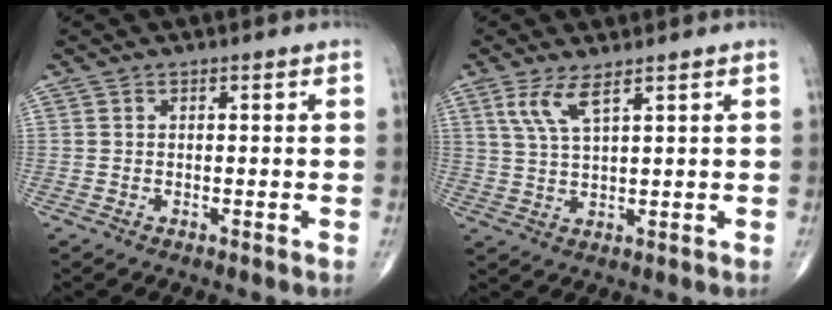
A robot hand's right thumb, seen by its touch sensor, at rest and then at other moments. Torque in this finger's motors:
{"motor_torque": [-0.11, -0.11, 0.10, -0.04, 0.15]}